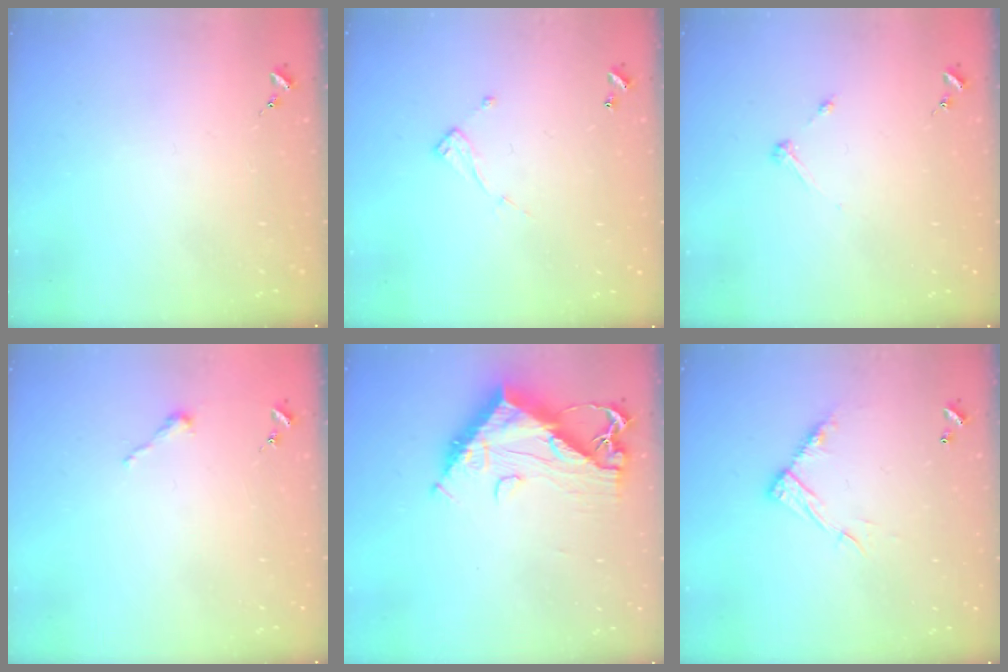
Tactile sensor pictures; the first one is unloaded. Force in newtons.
{"total": 6.6, "press": 6.6, "slide": 0.1}
{"total": 3.2, "press": 3.2, "slide": 0.4}
{"total": 2.5, "press": 2.5, "slide": 0.2}
{"total": 13.6, "press": 13.6, "slide": 1.1}
{"total": 10.6, "press": 10.6, "slide": 0.4}